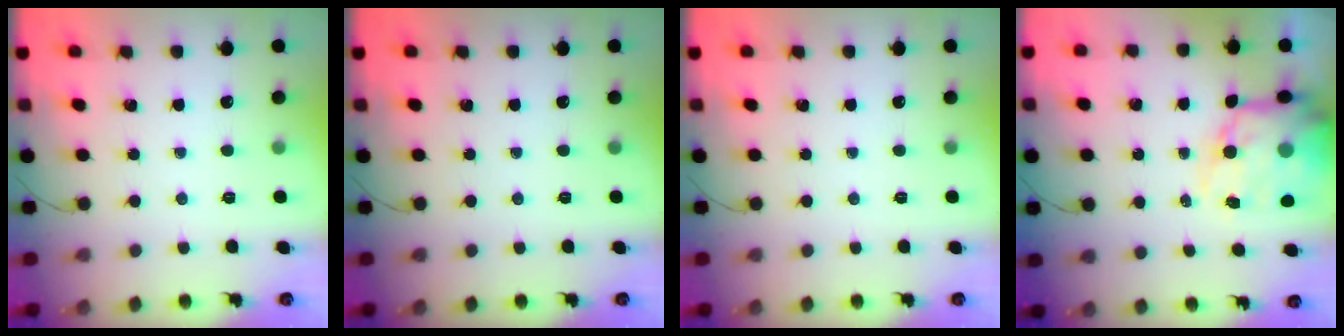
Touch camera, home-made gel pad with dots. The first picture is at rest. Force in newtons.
{"total": 0.0}
{"total": 0.0}
{"total": 16.0, "press": 15.4, "slide": 4.1}